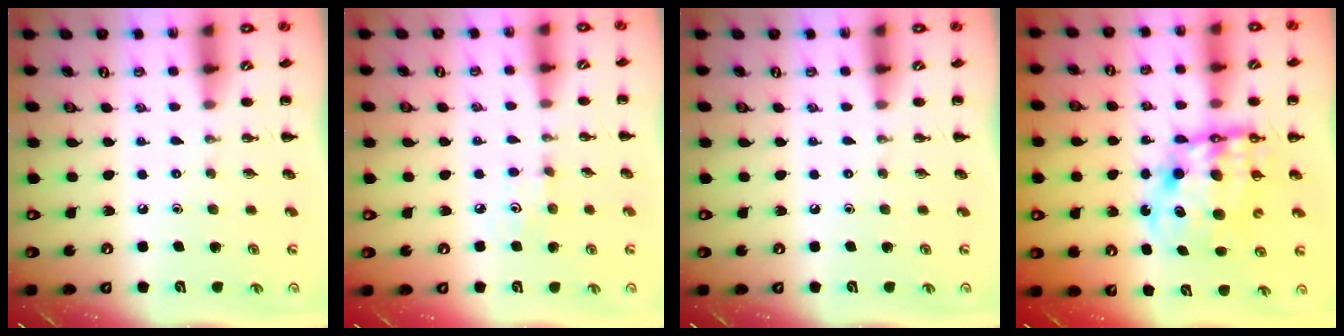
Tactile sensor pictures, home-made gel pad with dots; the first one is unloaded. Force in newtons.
{"total": 3.5, "press": 3.3, "slide": 1.0}
{"total": 0.0}
{"total": 12.2, "press": 11.8, "slide": 3.3}